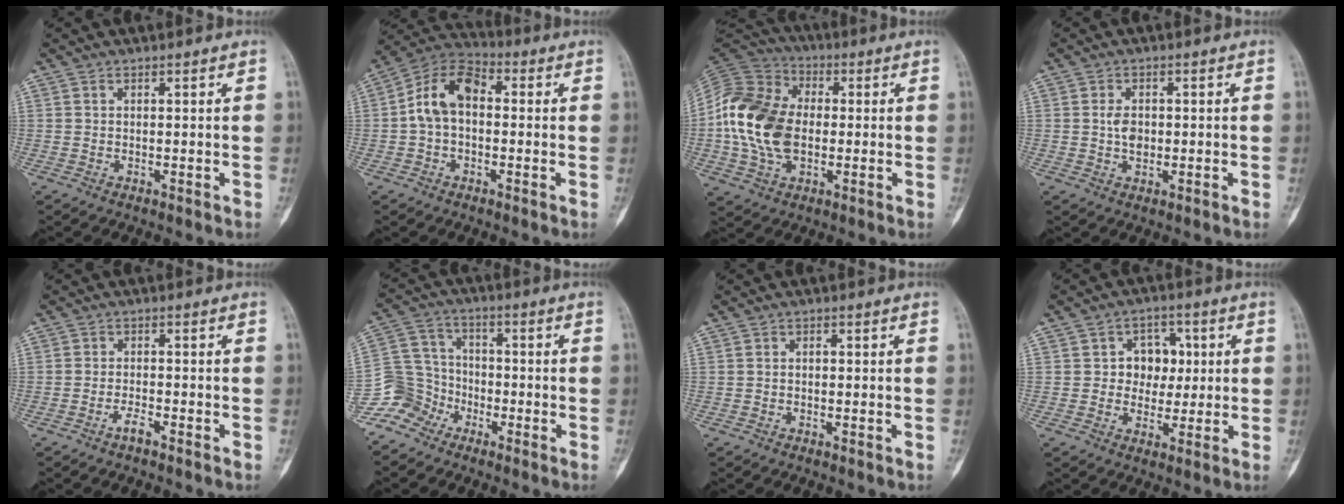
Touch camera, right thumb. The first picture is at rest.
{"total": 10.4, "force": [0.3, 6.6, 8.0], "torque": [-0.136, 0.035, -0.009]}
{"total": 17.8, "force": [-0.9, 12.2, 12.9], "torque": [-0.247, 0.018, -0.021]}
{"total": 3.0, "force": [0.1, 2.2, 2.1], "torque": [-0.028, 0.002, 0.000]}
{"total": 1.3, "force": [-1.0, 0.5, 0.6], "torque": [-0.014, 0.004, -0.022]}
{"total": 8.4, "force": [-5.7, 6.1, 0.7], "torque": [0.011, 0.054, -0.129]}
{"total": 0.7, "force": [0.0, 0.4, 0.5], "torque": [-0.004, 0.004, -0.002]}
{"total": 7.5, "force": [1.1, 6.3, 3.9], "torque": [-0.006, 0.007, 0.013]}